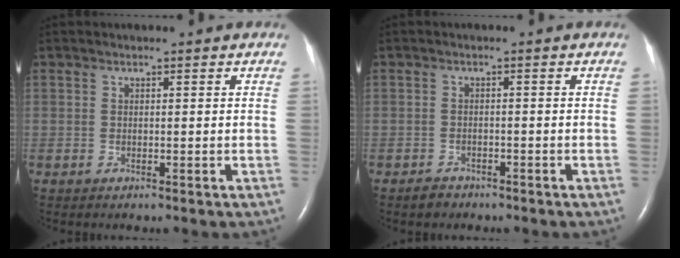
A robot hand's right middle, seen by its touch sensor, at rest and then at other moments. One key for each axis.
{"total": 1.8, "fx": -1.5, "fy": 1.0, "fz": 0.2, "tx": -0.011, "ty": 0.002, "tz": -0.023}